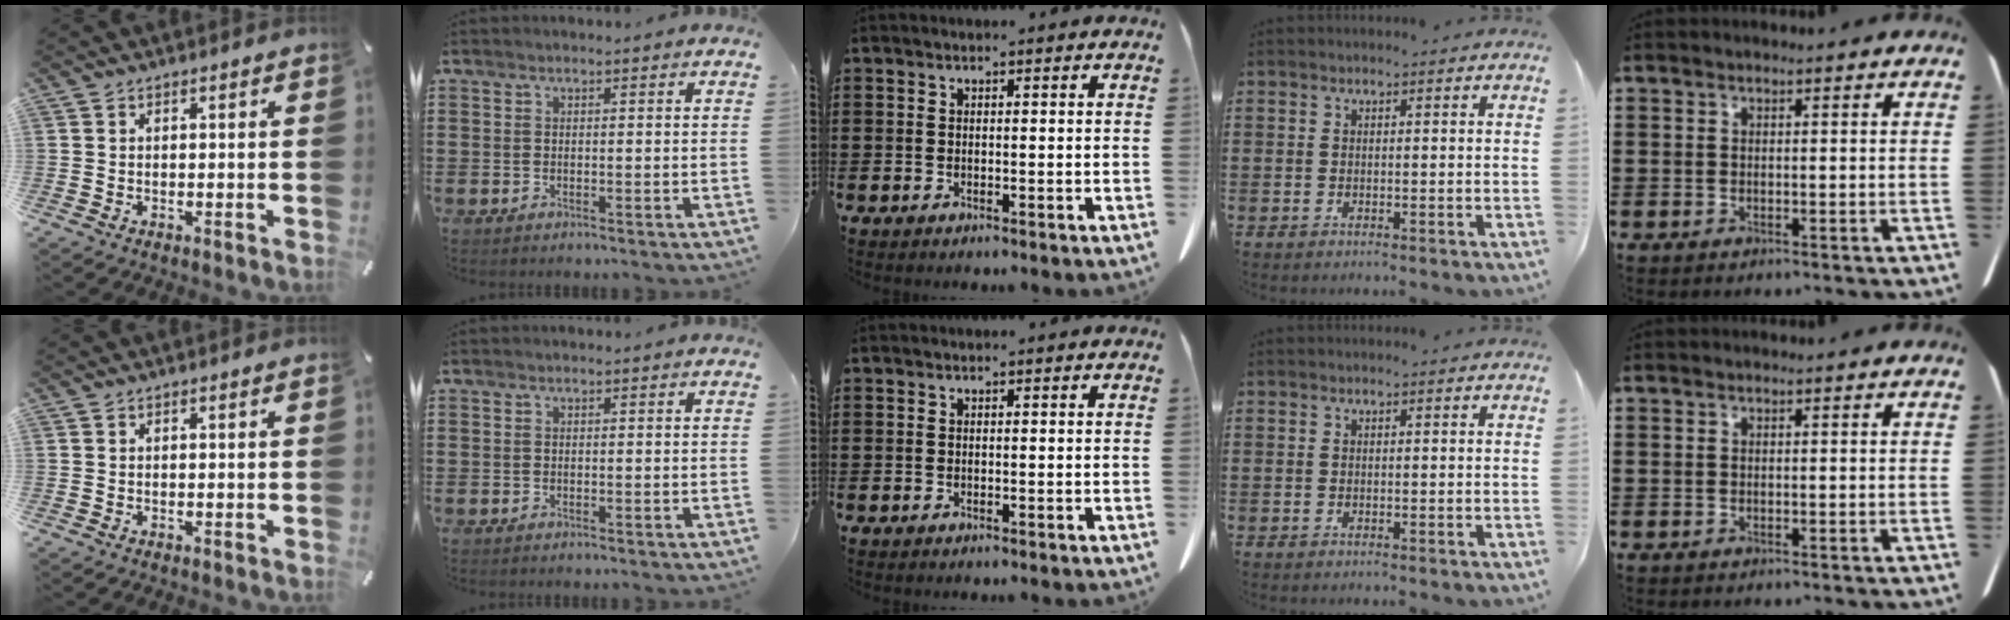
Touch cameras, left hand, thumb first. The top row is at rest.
{}